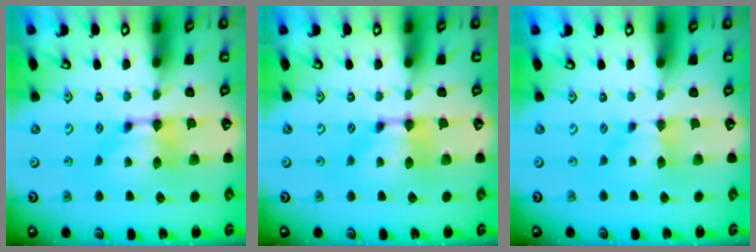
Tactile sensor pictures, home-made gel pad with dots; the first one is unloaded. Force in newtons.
{"total": 0.0}
{"total": 1.4, "press": 1.4, "slide": 0.3}